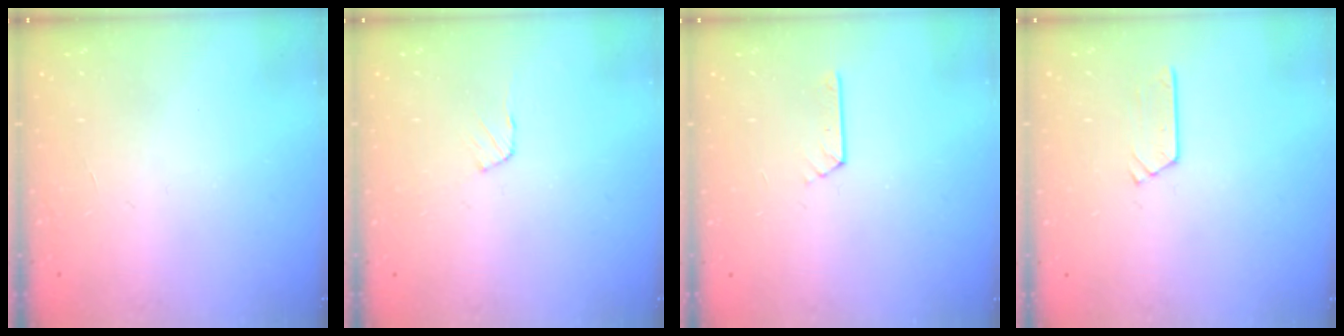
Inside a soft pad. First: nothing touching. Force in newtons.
{"total": 4.5, "press": 4.4, "slide": 0.4}
{"total": 2.2, "press": 2.2, "slide": 0.3}
{"total": 2.8, "press": 2.8, "slide": 0.3}